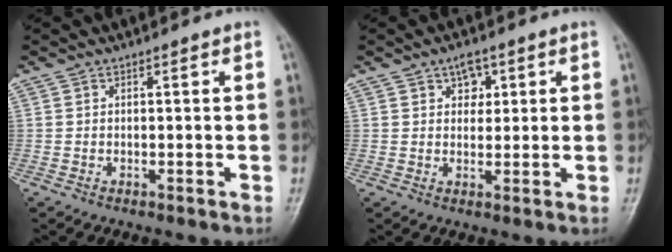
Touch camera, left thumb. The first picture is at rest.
{"total": 3.8, "force": [1.7, 2.5, 2.2], "torque": [-0.014, -0.005, 0.023]}